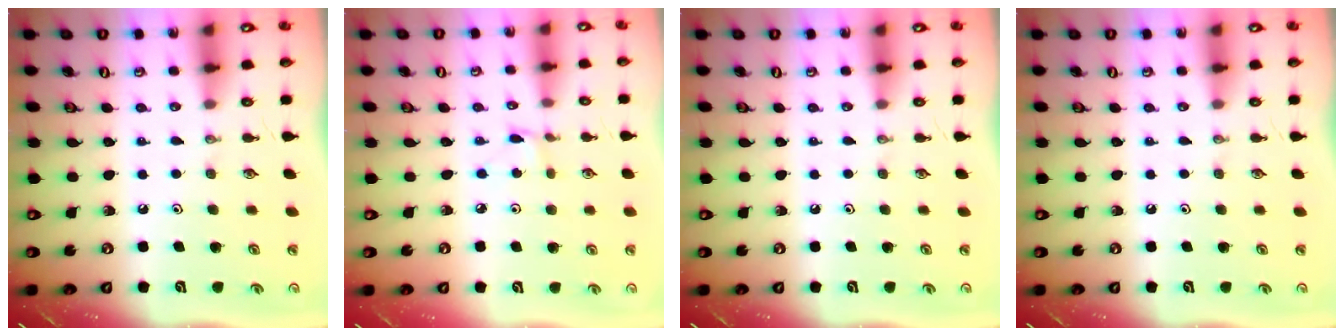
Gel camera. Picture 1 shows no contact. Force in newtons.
{"total": 1.9, "press": 1.9, "slide": 0.2}
{"total": 0.0}
{"total": 0.0}